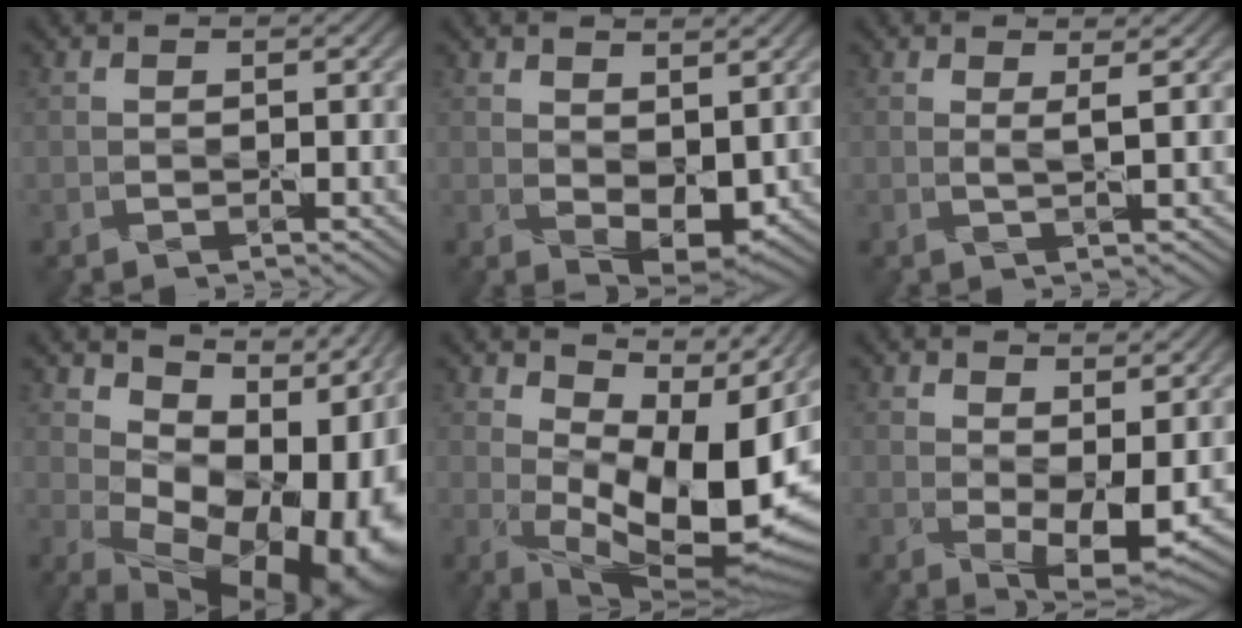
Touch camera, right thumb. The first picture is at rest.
{"total": 5.1, "force": [1.3, 3.0, 4.0], "torque": [-0.075, -0.013, 0.031]}
{"total": 1.6, "force": [0.8, 0.2, 1.4], "torque": [-0.030, 0.003, 0.008]}
{"total": 17.6, "force": [1.4, 11.1, 13.5], "torque": [-0.157, -0.021, 0.077]}
{"total": 15.4, "force": [4.3, 7.1, 13.0], "torque": [-0.208, -0.002, 0.094]}
{"total": 6.1, "force": [1.2, 2.7, 5.3], "torque": [-0.097, -0.014, 0.030]}